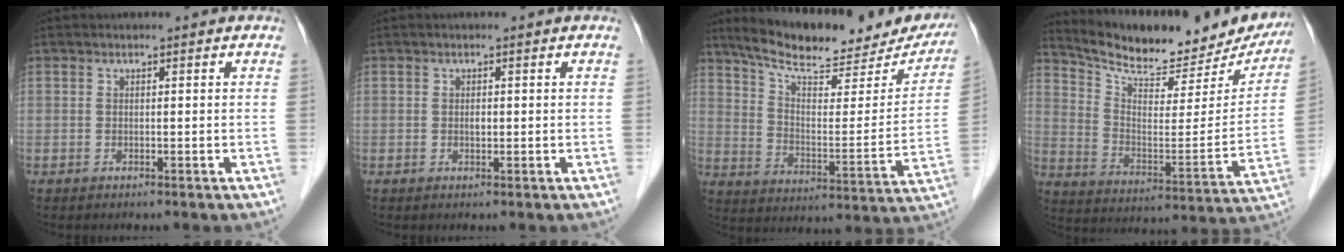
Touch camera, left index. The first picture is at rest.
{"total": 0.7, "force": [0.1, 0.4, 0.5], "torque": [-0.010, 0.000, 0.001]}
{"total": 23.8, "force": [20.3, 5.7, 11.0], "torque": [-0.164, -0.012, 0.277]}
{"total": 21.5, "force": [19.6, 5.7, 6.6], "torque": [-0.105, -0.038, 0.276]}